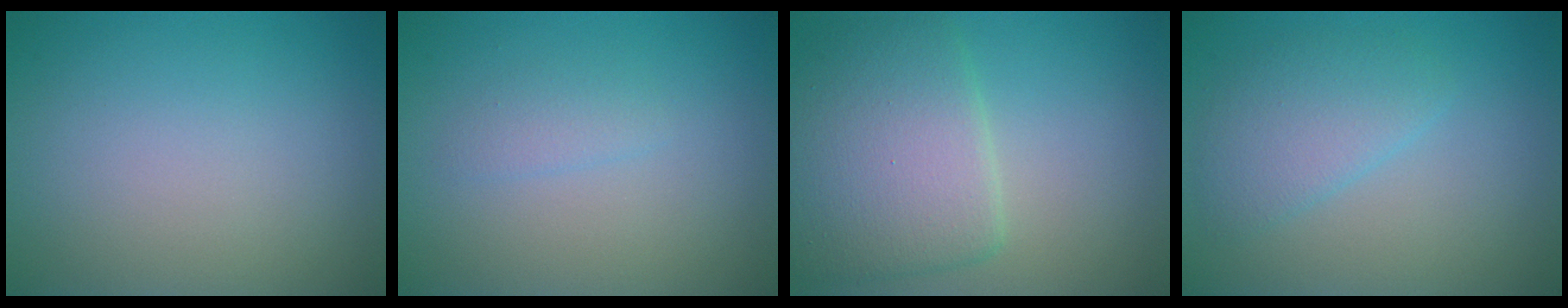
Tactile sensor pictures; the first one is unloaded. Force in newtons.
{"total": 1.1, "press": 1.1, "slide": 0.1}
{"total": 6.6, "press": 6.6, "slide": 0.3}
{"total": 3.1, "press": 3.1, "slide": 0.1}